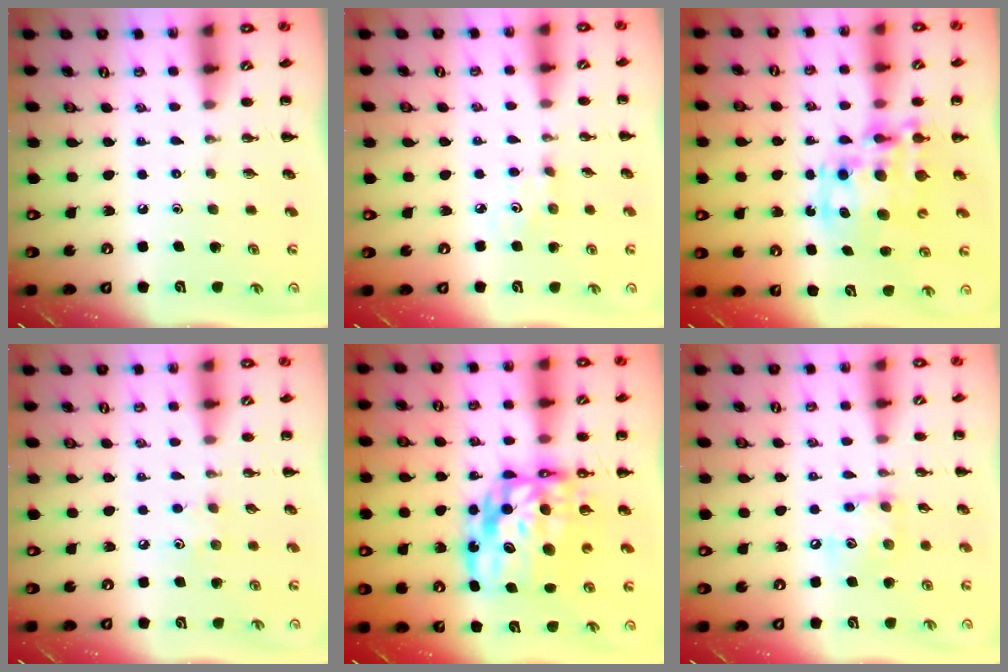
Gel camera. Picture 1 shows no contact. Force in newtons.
{"total": 2.7, "press": 2.7, "slide": 0.5}
{"total": 13.4, "press": 13.1, "slide": 3.1}
{"total": 5.2, "press": 5.0, "slide": 1.3}
{"total": 17.1, "press": 16.4, "slide": 4.6}
{"total": 9.6, "press": 9.6, "slide": 0.7}